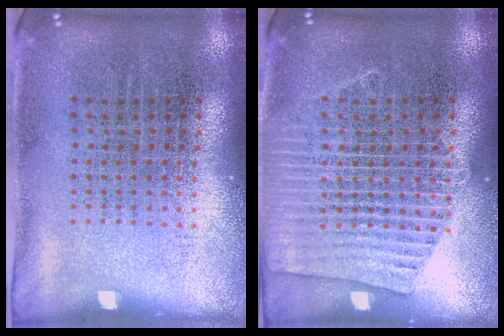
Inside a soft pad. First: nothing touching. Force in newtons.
{"total": 2.9, "press": 2.9, "slide": 0.3}